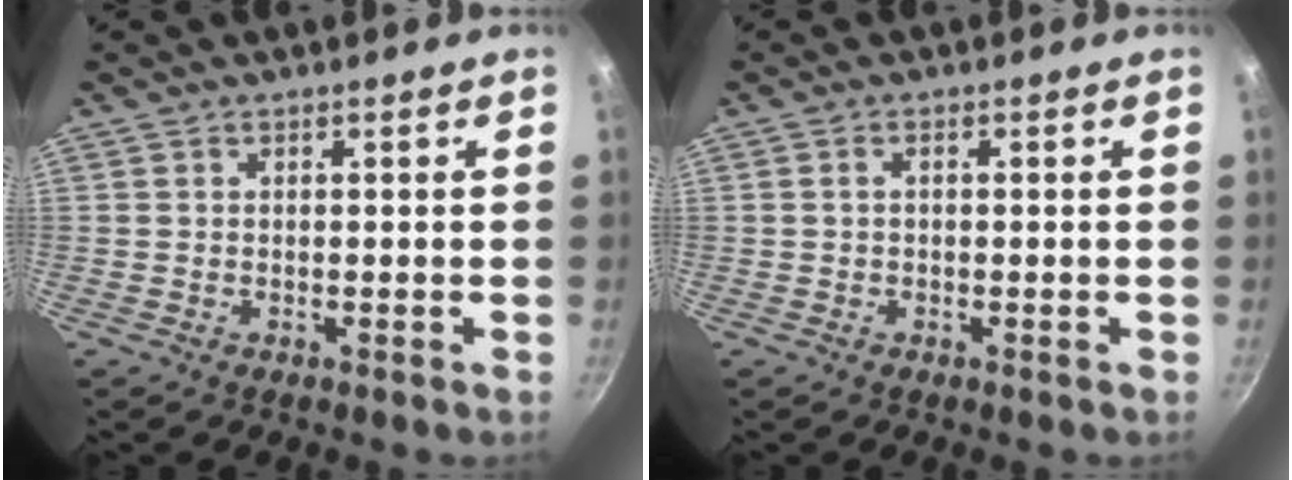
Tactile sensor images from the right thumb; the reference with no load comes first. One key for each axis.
{"total": 1.0, "fx": -0.1, "fy": 0.6, "fz": 0.9, "tx": -0.020, "ty": 0.008, "tz": -0.001}